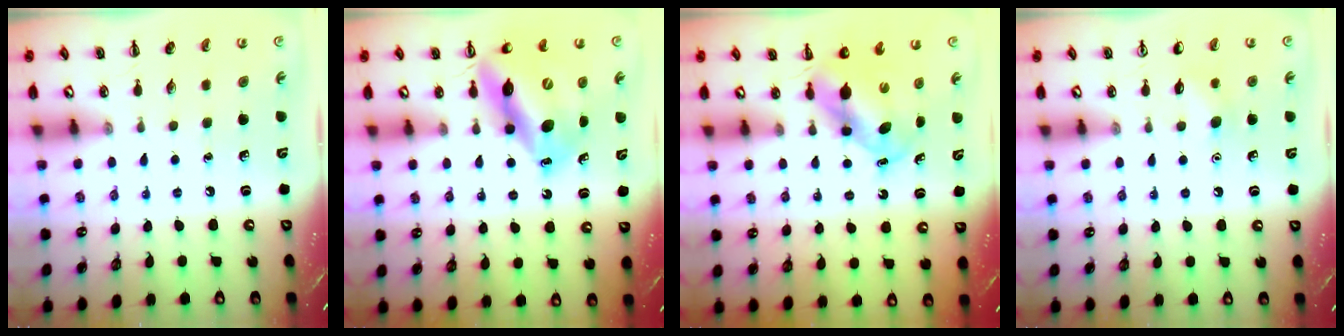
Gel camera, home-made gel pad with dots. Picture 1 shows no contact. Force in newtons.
{"total": 14.7, "press": 14.0, "slide": 4.5}
{"total": 5.3, "press": 5.2, "slide": 1.1}
{"total": 5.4, "press": 5.2, "slide": 1.5}